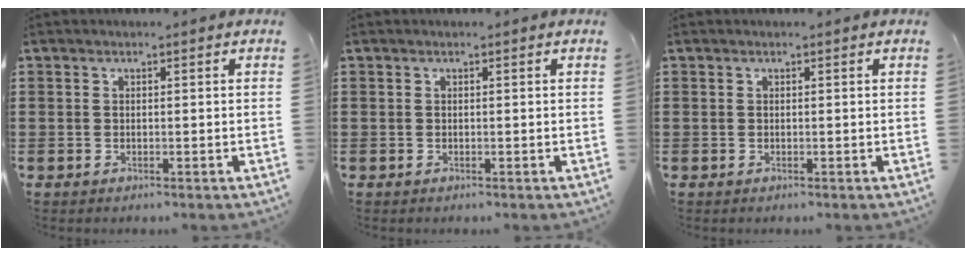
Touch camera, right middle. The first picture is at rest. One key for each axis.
{"total": 0.0}
{"total": 0.0}